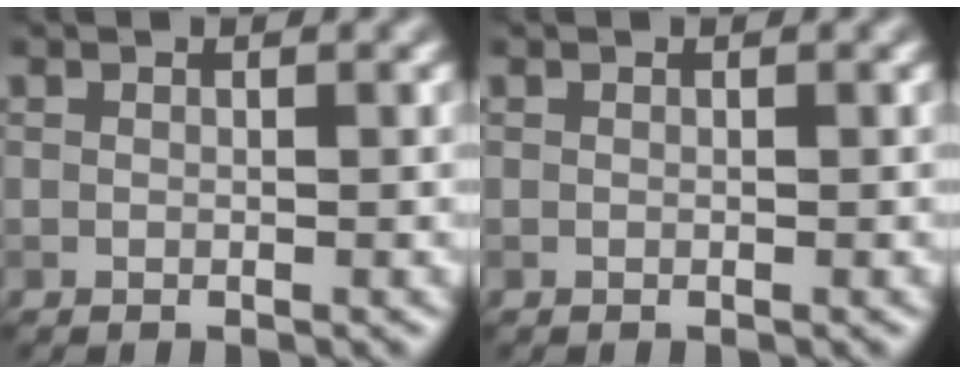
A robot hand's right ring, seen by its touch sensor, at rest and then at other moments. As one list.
[{"total": 0.0}]